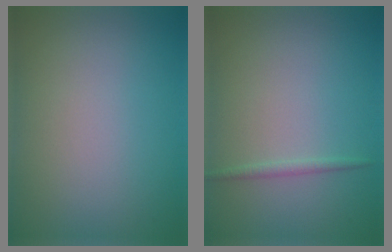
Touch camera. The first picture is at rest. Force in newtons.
{"total": 0.8, "press": 0.8, "slide": 0.1}